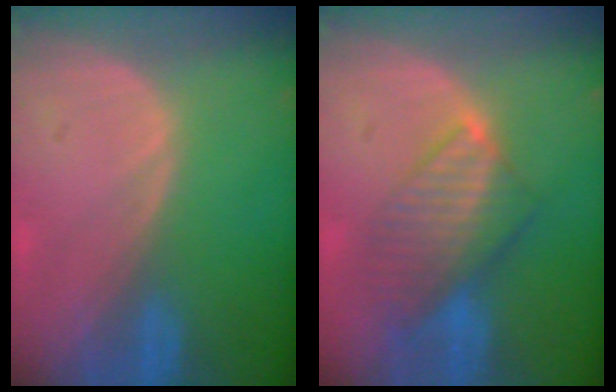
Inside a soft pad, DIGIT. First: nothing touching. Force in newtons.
{"total": 8.3, "press": 7.1, "slide": 4.3}